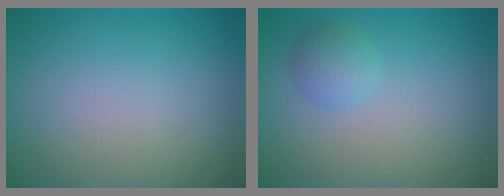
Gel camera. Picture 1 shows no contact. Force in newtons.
{"total": 1.9, "press": 1.9, "slide": 0.1}